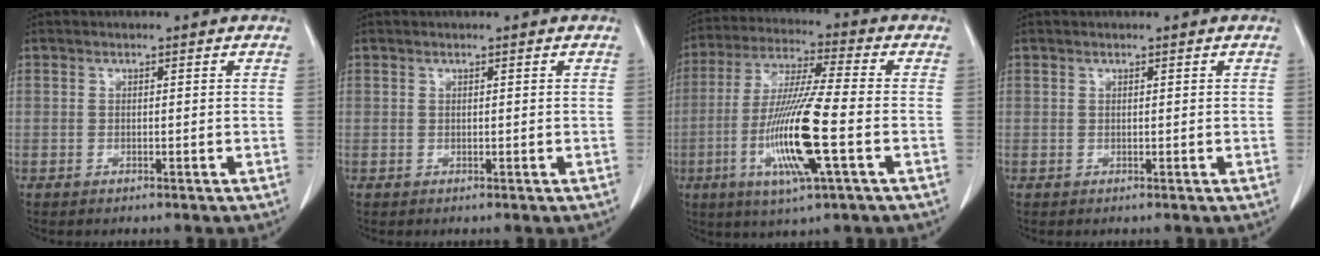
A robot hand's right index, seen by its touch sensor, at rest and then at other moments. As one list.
[{"total": 0.0}, {"total": 14.6, "force": [-3.9, 0.3, 14.1], "torque": [-0.287, -0.018, -0.077]}, {"total": 0.0}]